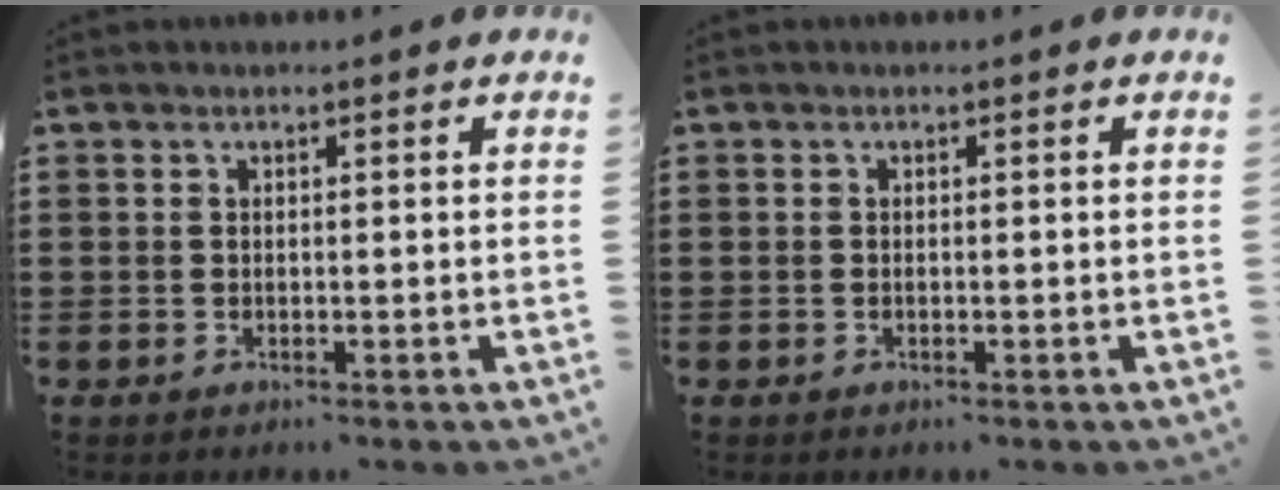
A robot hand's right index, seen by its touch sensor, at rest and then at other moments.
{"total": 0.0}